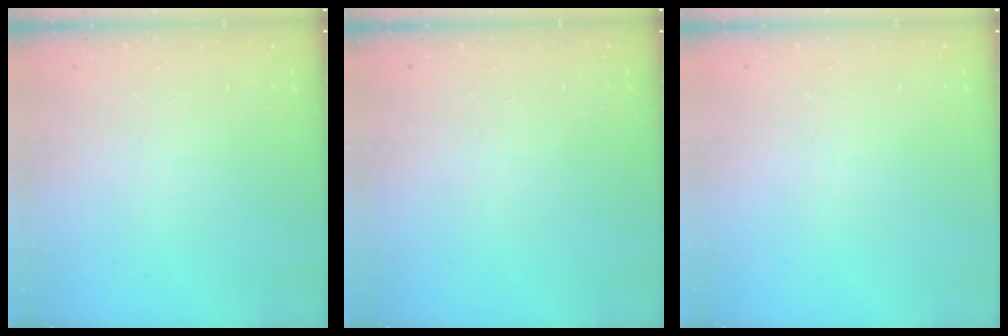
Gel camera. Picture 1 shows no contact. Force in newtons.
{"total": 0.0}
{"total": 0.0}